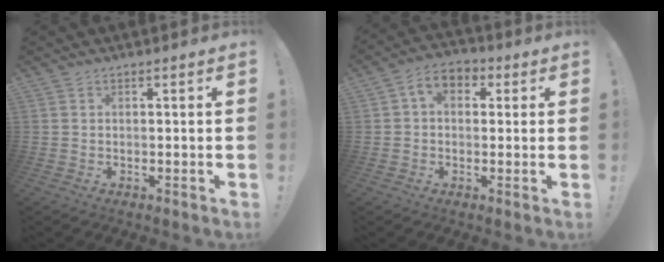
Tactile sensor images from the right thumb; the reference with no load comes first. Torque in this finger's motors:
{"motor_torque": [1.07, 1.33, 0.83, -0.21, 0.07]}